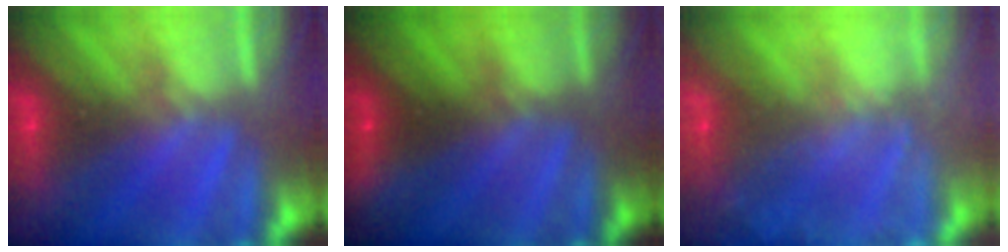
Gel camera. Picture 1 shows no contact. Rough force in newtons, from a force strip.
{"total": 1.4}
{"total": 6.2}